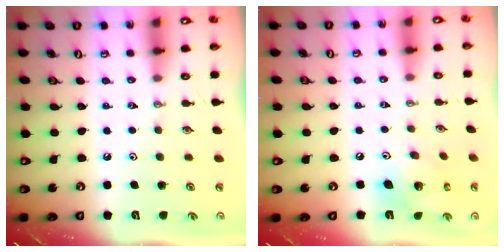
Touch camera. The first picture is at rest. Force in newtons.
{"total": 13.4, "press": 13.1, "slide": 3.0}